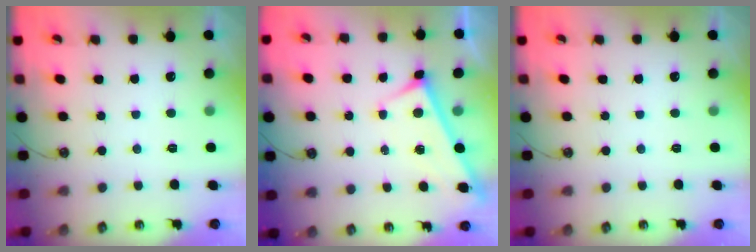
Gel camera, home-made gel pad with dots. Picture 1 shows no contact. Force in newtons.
{"total": 3.1, "press": 3.1, "slide": 0.3}
{"total": 0.0}